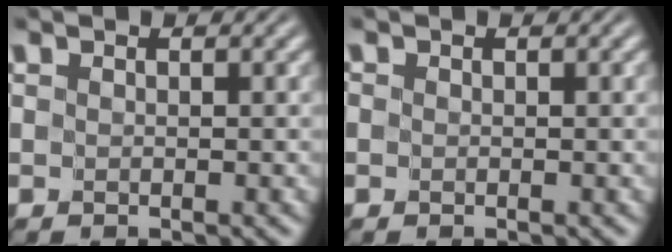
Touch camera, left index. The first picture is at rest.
{"total": 0.0}